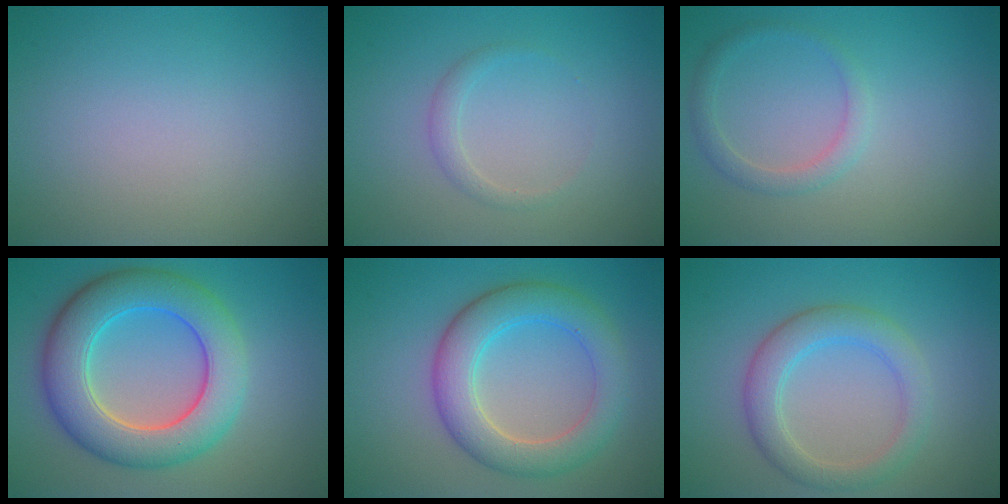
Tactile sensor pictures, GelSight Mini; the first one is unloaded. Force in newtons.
{"total": 1.2, "press": 1.2, "slide": 0.1}
{"total": 1.7, "press": 1.7, "slide": 0.1}
{"total": 8.5, "press": 8.4, "slide": 0.4}
{"total": 5.8, "press": 5.8, "slide": 0.2}
{"total": 3.8, "press": 3.8, "slide": 0.1}